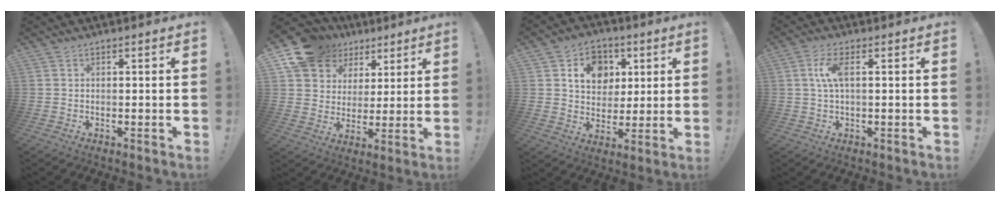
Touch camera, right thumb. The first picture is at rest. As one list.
[{"total": 14.0, "force": [8.7, 10.1, 4.4], "torque": [-0.086, -0.055, 0.175]}, {"total": 12.4, "force": [4.7, 10.0, 5.6], "torque": [-0.080, -0.013, 0.093]}, {"total": 6.2, "force": [0.9, 2.2, 5.7], "torque": [-0.113, 0.003, 0.015]}]